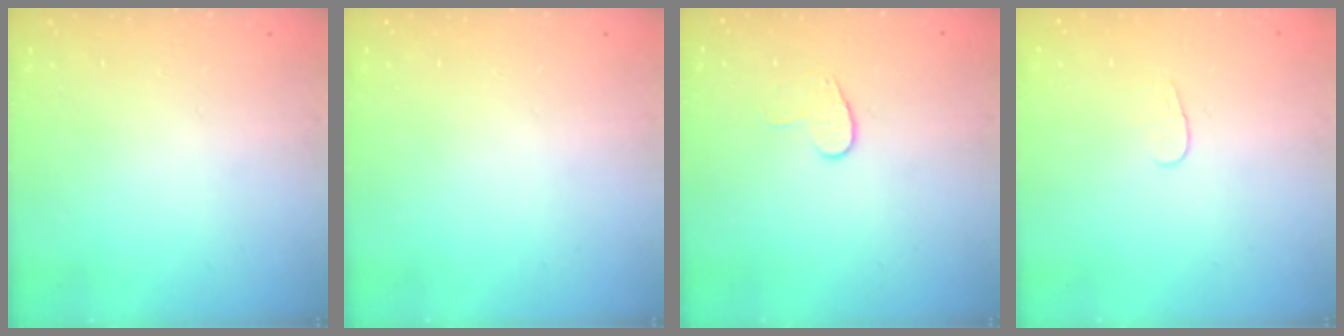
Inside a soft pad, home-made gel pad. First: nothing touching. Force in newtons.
{"total": 0.0}
{"total": 7.7, "press": 7.6, "slide": 0.5}
{"total": 3.8, "press": 3.8, "slide": 0.3}